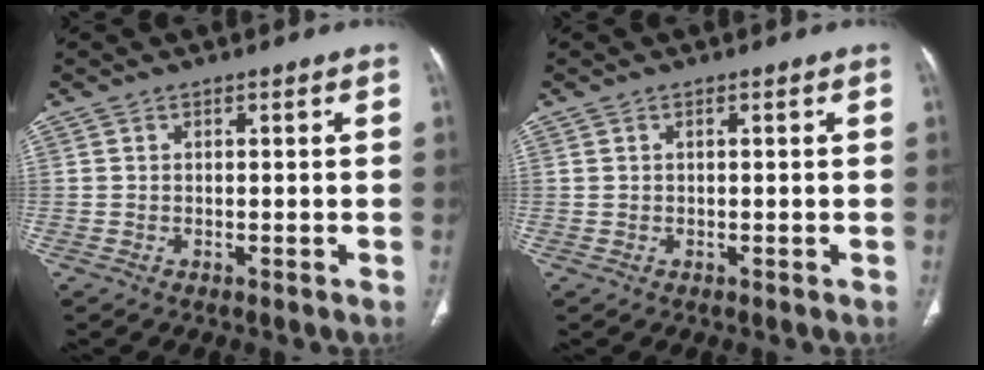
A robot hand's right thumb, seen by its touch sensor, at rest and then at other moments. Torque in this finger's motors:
{"motor_torque": [-0.24, 0.17, -0.50, 0.36, 0.03]}